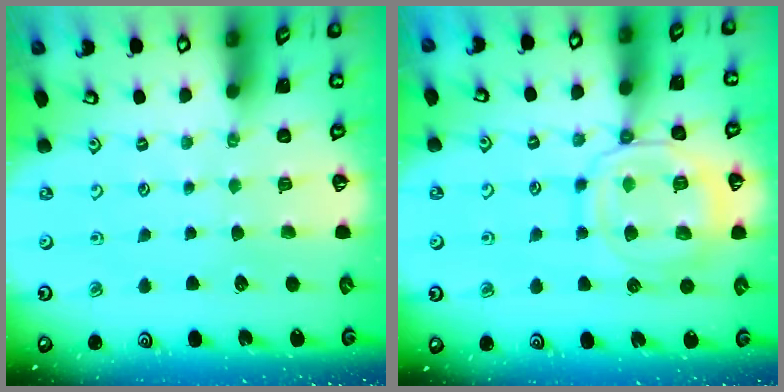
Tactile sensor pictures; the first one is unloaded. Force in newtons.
{"total": 14.9, "press": 14.8, "slide": 1.5}